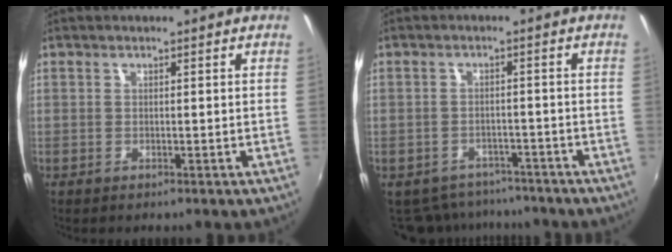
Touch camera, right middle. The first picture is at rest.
{"total": 8.6, "force": [-7.3, 4.3, 1.6], "torque": [-0.049, -0.004, -0.100]}